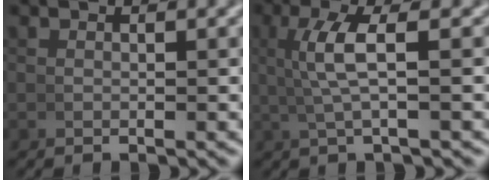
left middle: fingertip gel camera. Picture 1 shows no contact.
{"total": 3.6, "force": [0.8, 0.1, 3.5], "torque": [-0.068, 0.012, 0.014]}